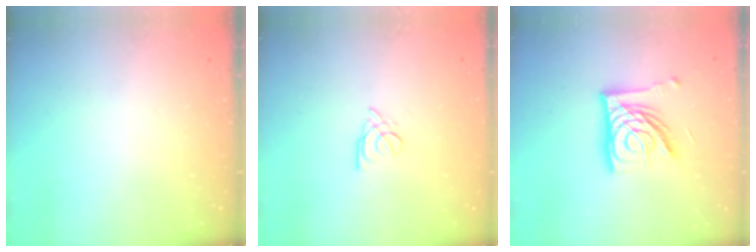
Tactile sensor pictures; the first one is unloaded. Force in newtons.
{"total": 1.6, "press": 1.5, "slide": 0.5}
{"total": 14.7, "press": 14.6, "slide": 1.7}